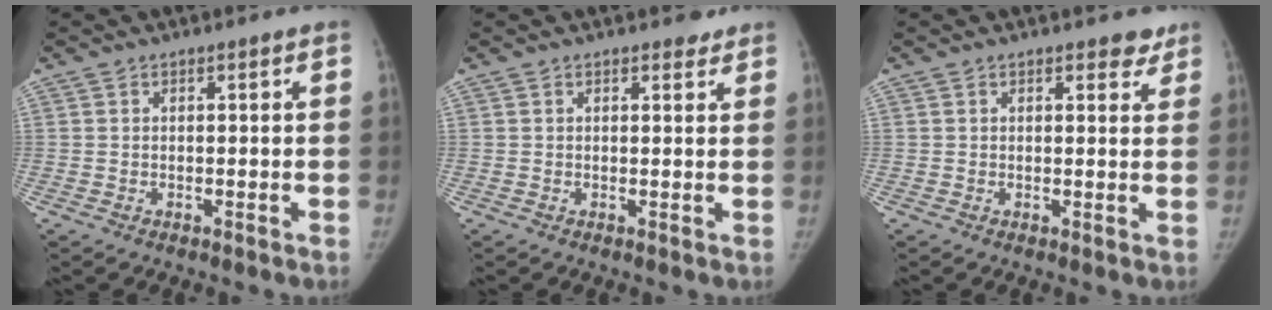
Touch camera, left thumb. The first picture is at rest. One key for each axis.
{"total": 1.8, "fx": 1.5, "fy": 0.9, "fz": 0.2, "tx": 0.009, "ty": -0.011, "tz": 0.014}
{"total": 2.6, "fx": 2.0, "fy": 1.4, "fz": 0.7, "tx": 0.017, "ty": -0.011, "tz": 0.017}